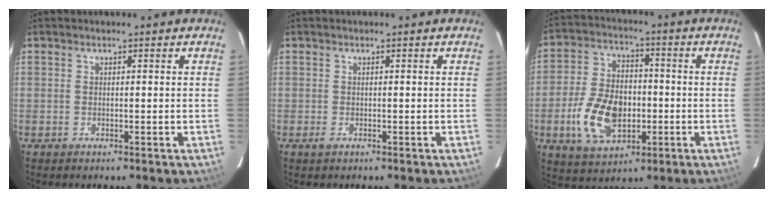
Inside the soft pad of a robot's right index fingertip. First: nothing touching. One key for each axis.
{"total": 0.7, "fx": -0.3, "fy": 0.2, "fz": 0.5, "tx": -0.011, "ty": 0.000, "tz": -0.005}
{"total": 14.2, "fx": -3.8, "fy": 9.0, "fz": 10.3, "tx": -0.218, "ty": 0.007, "tz": -0.056}